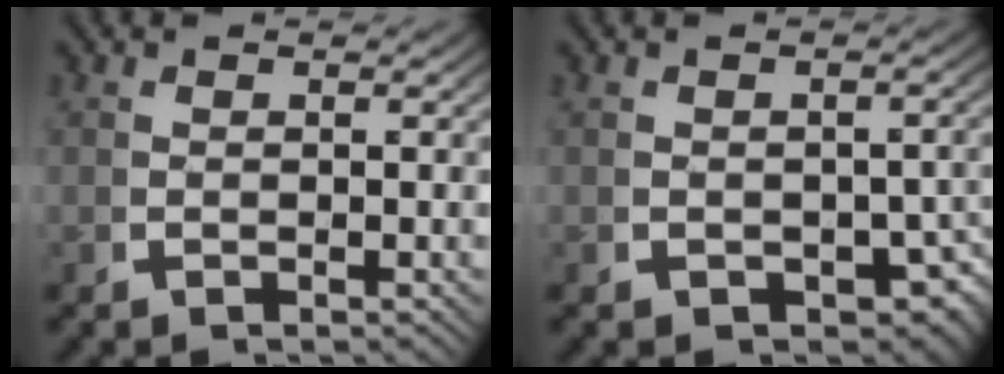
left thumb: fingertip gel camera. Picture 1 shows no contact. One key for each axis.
{"total": 3.9, "fx": -1.3, "fy": 2.6, "fz": 2.7, "tx": -0.036, "ty": -0.025, "tz": -0.008}